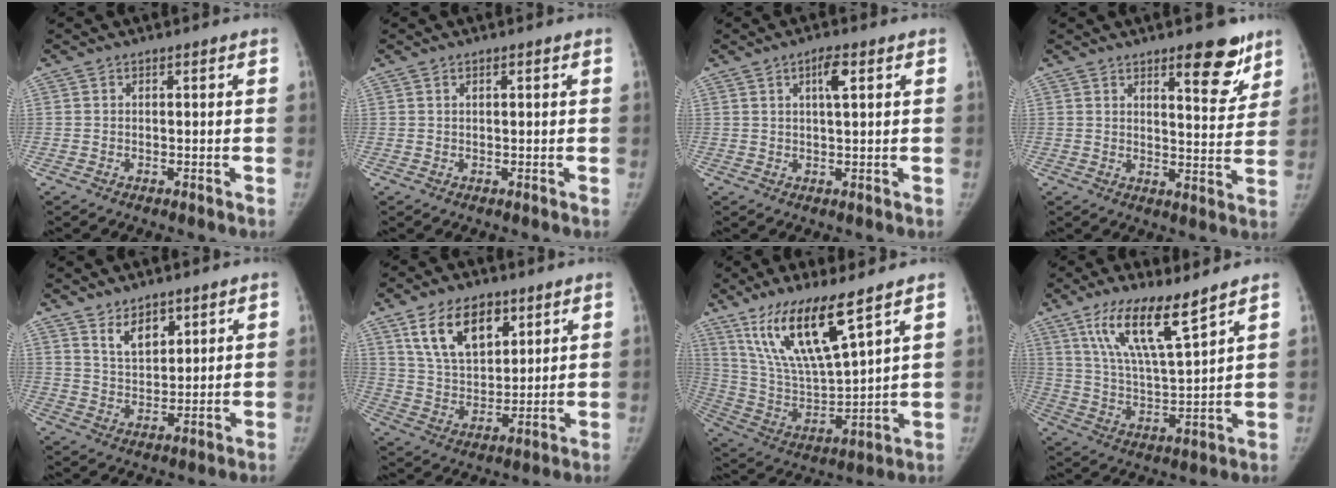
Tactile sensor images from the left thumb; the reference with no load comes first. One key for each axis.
{"total": 0.8, "fx": 0.4, "fy": 0.3, "fz": 0.7, "tx": -0.012, "ty": 0.003, "tz": 0.006}
{"total": 3.7, "fx": 1.5, "fy": 0.9, "fz": 3.3, "tx": -0.056, "ty": 0.000, "tz": 0.027}
{"total": 9.9, "fx": 6.4, "fy": 3.4, "fz": 6.7, "tx": -0.054, "ty": -0.041, "tz": 0.088}
{"total": 6.3, "fx": 4.0, "fy": 3.3, "fz": 3.5, "tx": -0.038, "ty": -0.034, "tz": 0.079}
{"total": 13.4, "fx": 7.2, "fy": 7.6, "fz": 8.3, "tx": -0.117, "ty": -0.034, "tz": 0.141}
{"total": 17.6, "fx": 11.0, "fy": 3.9, "fz": 13.2, "tx": -0.243, "ty": -0.054, "tz": 0.224}
{"total": 13.5, "fx": 8.8, "fy": 2.6, "fz": 9.9, "tx": -0.173, "ty": -0.050, "tz": 0.174}